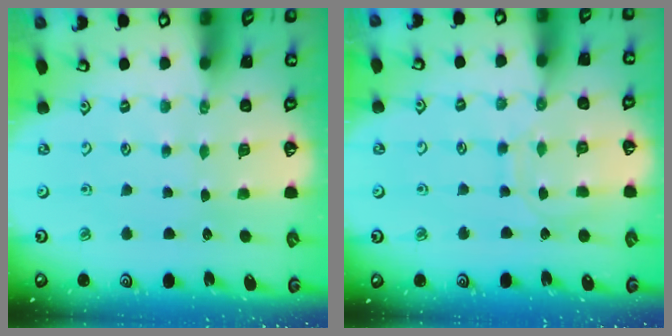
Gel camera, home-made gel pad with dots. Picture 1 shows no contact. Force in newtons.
{"total": 8.2, "press": 8.2, "slide": 0.7}